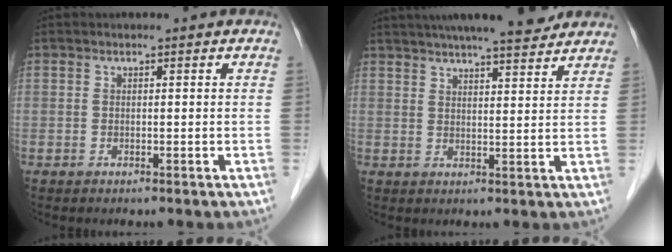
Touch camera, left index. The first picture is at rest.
{"total": 14.0, "force": [12.3, 1.3, 6.7], "torque": [-0.109, 0.020, 0.172]}